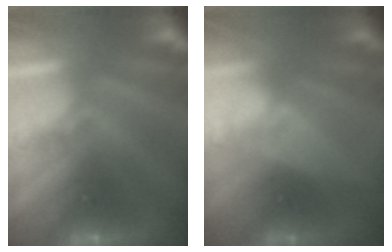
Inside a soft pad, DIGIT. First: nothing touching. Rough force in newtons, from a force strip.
{"total": 2.7}